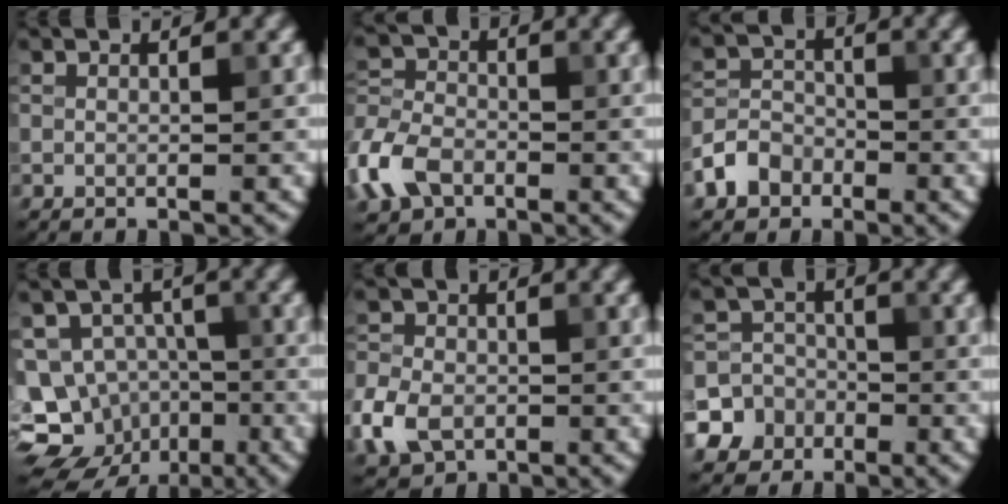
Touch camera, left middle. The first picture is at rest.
{"total": 6.2, "force": [-3.2, 4.3, 3.3], "torque": [-0.078, 0.000, -0.079]}
{"total": 3.7, "force": [-2.2, 2.8, 1.3], "torque": [-0.026, 0.004, -0.047]}
{"total": 13.8, "force": [-6.5, 11.3, 4.4], "torque": [-0.090, -0.009, -0.096]}
{"total": 5.6, "force": [-2.1, 4.1, 3.2], "torque": [-0.078, -0.010, -0.049]}
{"total": 9.1, "force": [-4.1, 8.0, 1.3], "torque": [-0.035, -0.013, -0.096]}